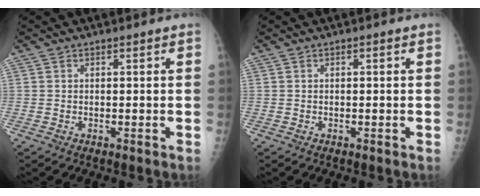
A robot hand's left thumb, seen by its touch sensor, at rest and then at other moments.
{"total": 0.0}